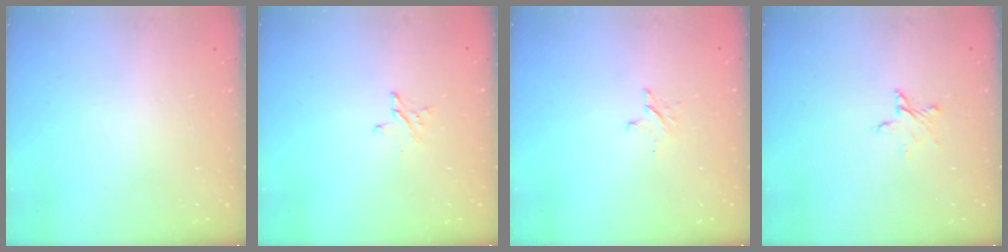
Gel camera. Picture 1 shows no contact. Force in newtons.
{"total": 2.1, "press": 2.1, "slide": 0.2}
{"total": 2.6, "press": 2.6, "slide": 0.3}
{"total": 4.5, "press": 4.5, "slide": 0.3}